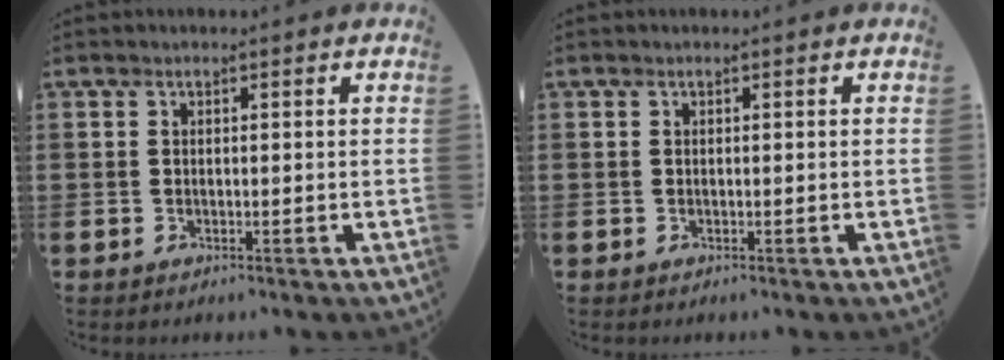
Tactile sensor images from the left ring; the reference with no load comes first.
{"total": 0.0}